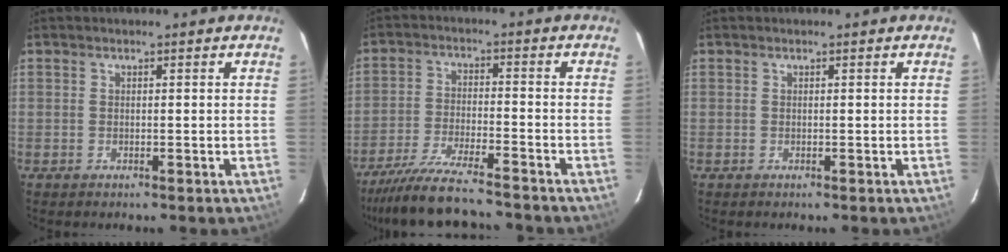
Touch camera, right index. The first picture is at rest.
{"total": 14.6, "force": [-13.3, 1.3, 5.9], "torque": [-0.139, -0.029, -0.224]}
{"total": 0.0}